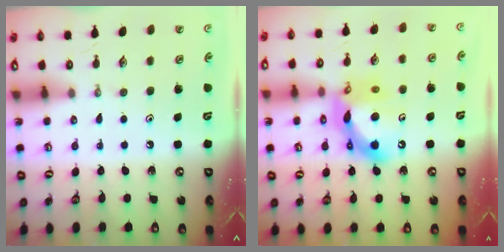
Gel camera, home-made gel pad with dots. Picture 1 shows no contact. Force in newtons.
{"total": 14.2, "press": 14.1, "slide": 1.7}